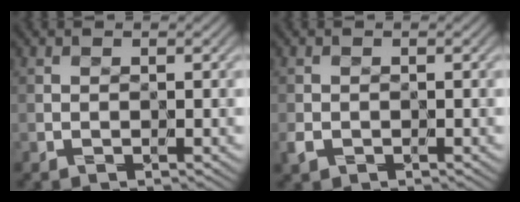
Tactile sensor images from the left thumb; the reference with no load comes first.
{"total": 1.1, "force": [-0.5, 0.9, 0.5], "torque": [-0.014, -0.003, -0.015]}